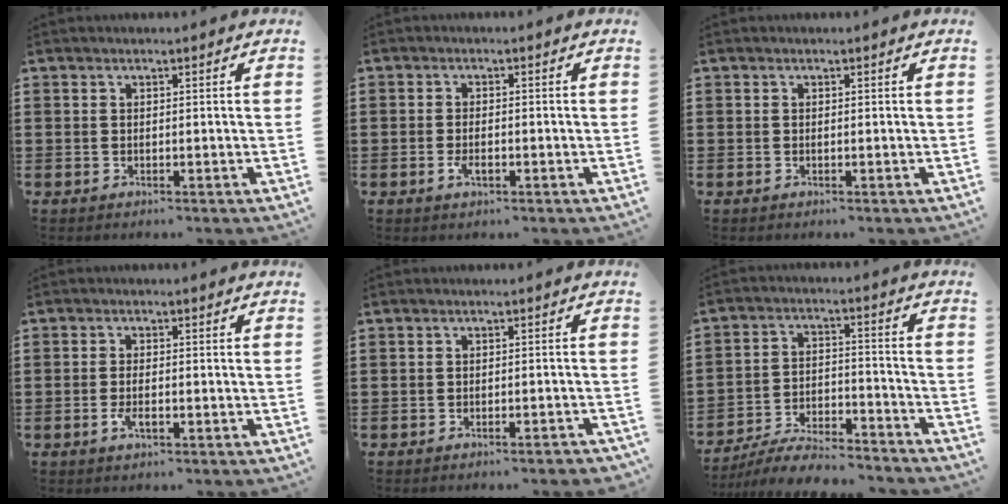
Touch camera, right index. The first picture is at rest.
{"total": 2.2, "force": [-0.8, 0.8, 1.9], "torque": [-0.044, -0.005, -0.015]}
{"total": 0.0}
{"total": 2.5, "force": [-1.0, 0.8, 2.2], "torque": [-0.048, -0.005, -0.019]}
{"total": 1.3, "force": [-1.2, 0.0, 0.5], "torque": [-0.011, -0.002, -0.022]}
{"total": 7.2, "force": [-6.9, 0.7, 2.0], "torque": [-0.038, 0.012, -0.133]}